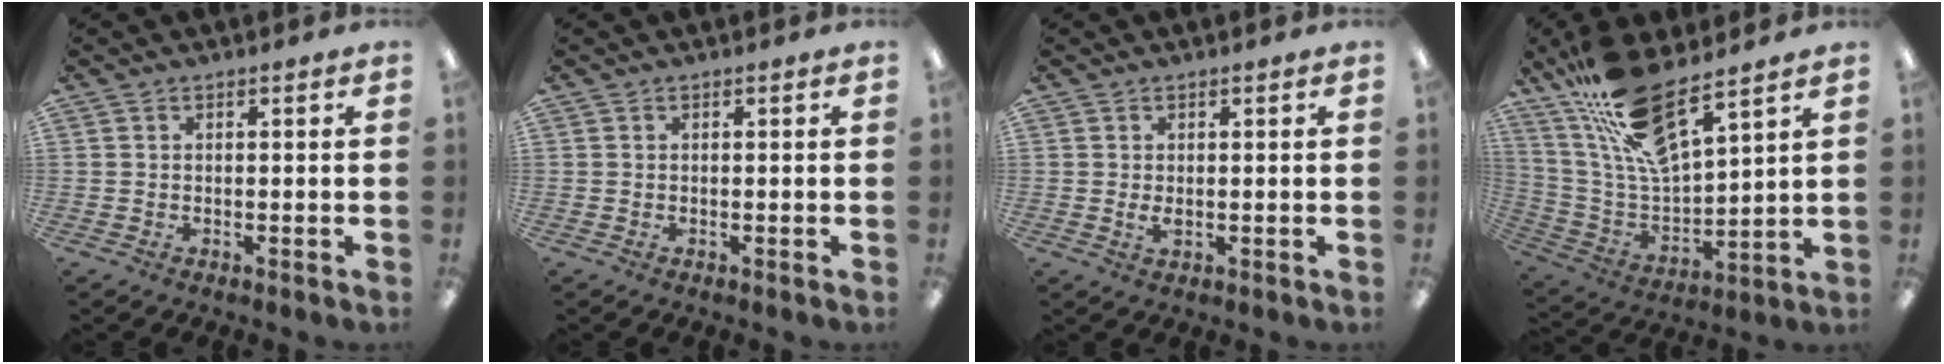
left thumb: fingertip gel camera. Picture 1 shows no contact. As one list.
[{"total": 0.0}, {"total": 2.0, "force": [0.0, 0.9, 1.8], "torque": [-0.027, -0.001, -0.002]}, {"total": 16.6, "force": [12.5, 4.0, 10.1], "torque": [-0.222, -0.077, 0.219]}]